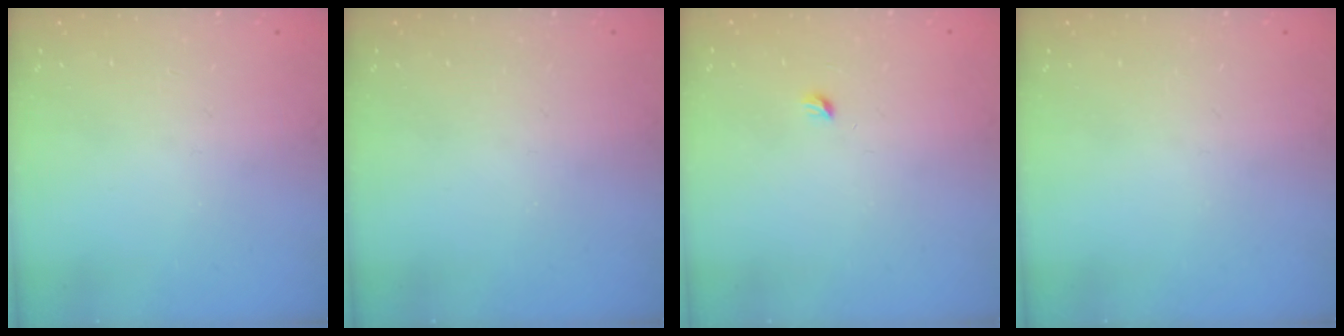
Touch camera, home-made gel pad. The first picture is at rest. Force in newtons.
{"total": 0.0}
{"total": 2.9, "press": 2.9, "slide": 0.4}
{"total": 0.0}